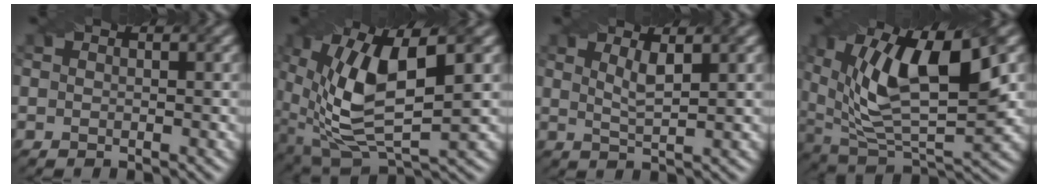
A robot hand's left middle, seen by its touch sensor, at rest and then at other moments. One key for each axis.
{"total": 11.9, "fx": 1.6, "fy": 5.5, "fz": 10.4, "tx": -0.209, "ty": -0.008, "tz": 0.030}
{"total": 2.3, "fx": 1.0, "fy": 0.5, "fz": 2.0, "tx": -0.034, "ty": -0.005, "tz": 0.020}
{"total": 12.4, "fx": 4.2, "fy": 5.0, "fz": 10.6, "tx": -0.185, "ty": 0.001, "tz": 0.071}